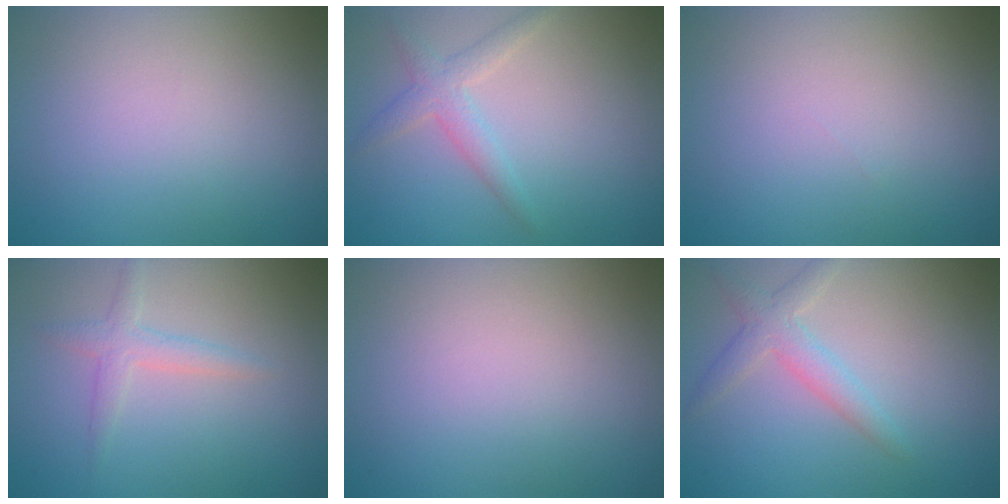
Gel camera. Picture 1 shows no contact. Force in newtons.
{"total": 2.4, "press": 2.4, "slide": 0.1}
{"total": 0.0}
{"total": 1.9, "press": 1.9, "slide": 0.0}
{"total": 0.0}
{"total": 2.5, "press": 2.5, "slide": 0.2}